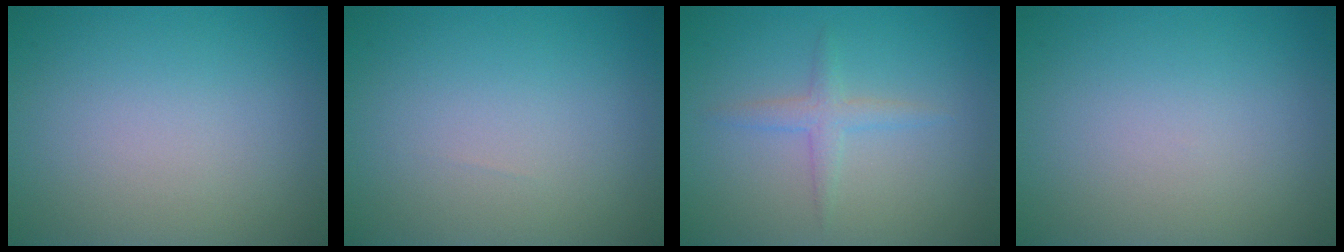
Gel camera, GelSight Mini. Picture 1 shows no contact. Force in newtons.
{"total": 0.0}
{"total": 1.7, "press": 1.7, "slide": 0.1}
{"total": 0.0}